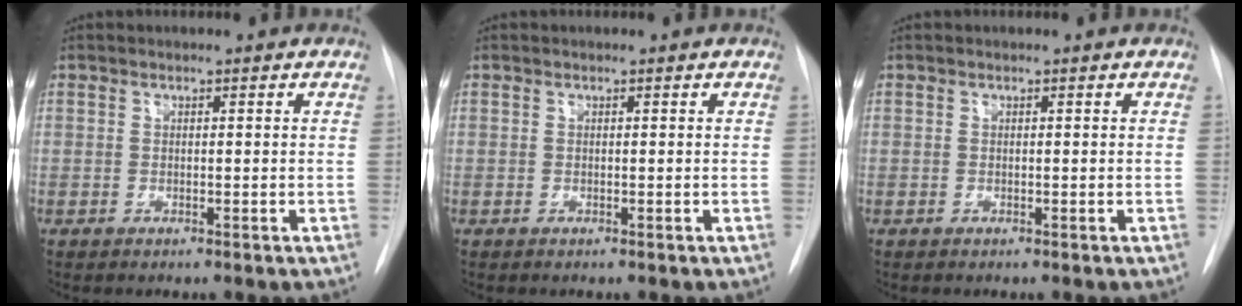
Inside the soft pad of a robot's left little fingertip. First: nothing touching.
{"total": 0.0}
{"total": 0.0}